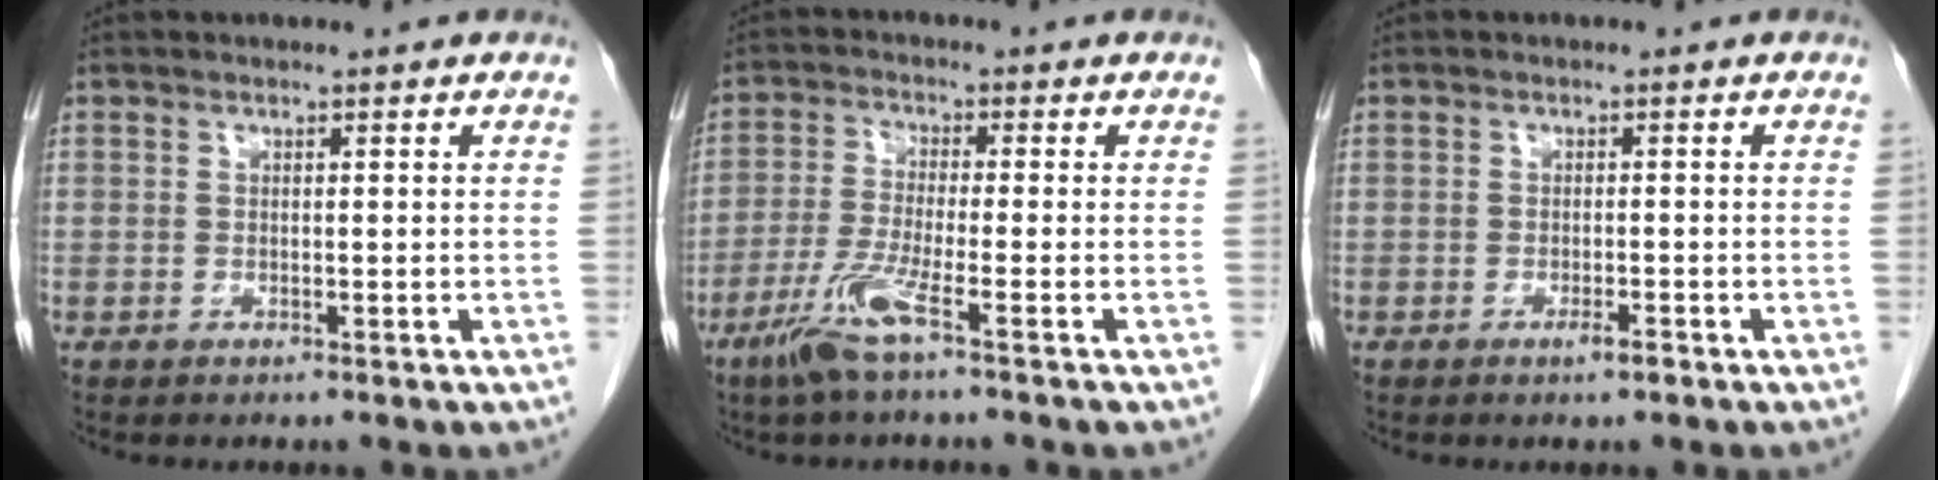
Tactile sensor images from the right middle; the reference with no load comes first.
{"total": 6.2, "force": [-3.7, -0.5, 5.0], "torque": [-0.109, -0.015, -0.078]}
{"total": 1.4, "force": [-0.9, 0.1, 1.1], "torque": [-0.021, -0.002, -0.014]}